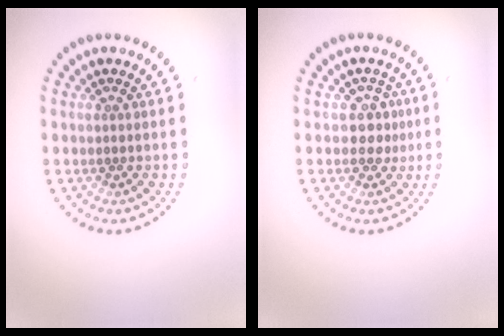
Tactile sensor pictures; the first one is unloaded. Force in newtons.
{"total": 2.1, "press": 1.7, "slide": 1.3}